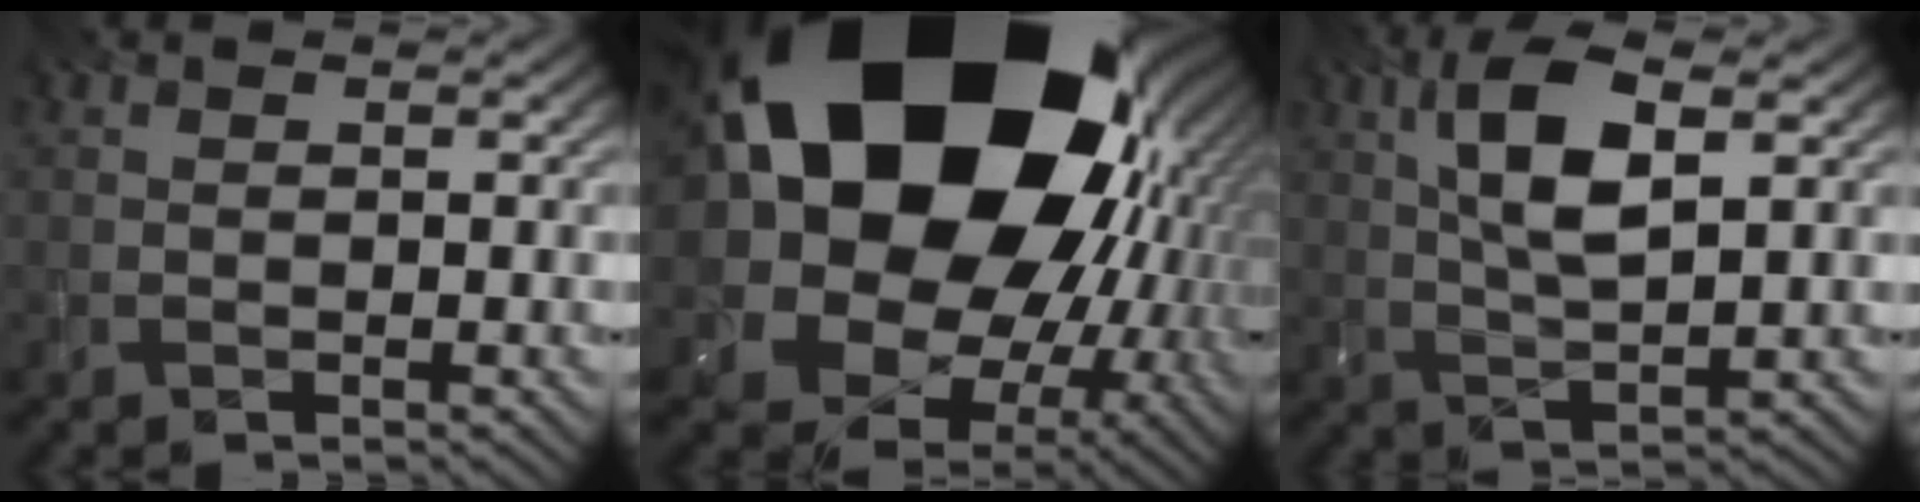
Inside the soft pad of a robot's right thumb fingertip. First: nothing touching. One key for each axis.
{"total": 24.8, "fx": 6.0, "fy": 18.5, "fz": 15.3, "tx": -0.306, "ty": -0.052, "tz": 0.113}
{"total": 8.4, "fx": 2.8, "fy": 2.8, "fz": 7.3, "tx": -0.155, "ty": 0.010, "tz": 0.051}